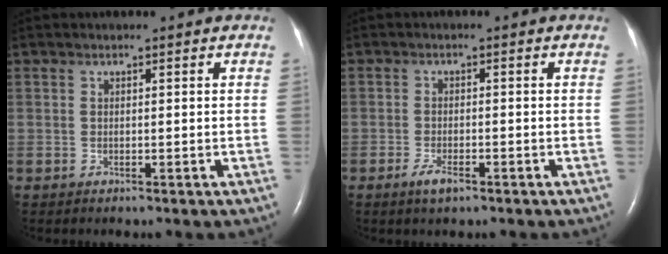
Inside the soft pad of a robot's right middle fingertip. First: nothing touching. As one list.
[{"total": 2.6, "force": [-1.7, 0.8, 1.9], "torque": [-0.043, -0.002, -0.030]}]